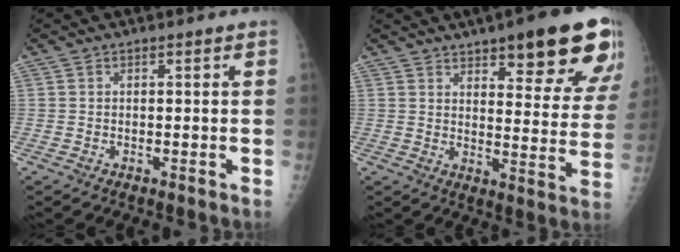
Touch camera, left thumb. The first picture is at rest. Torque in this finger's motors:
{"motor_torque": [-0.07, 0.55, -0.06, -0.06, 0.18]}